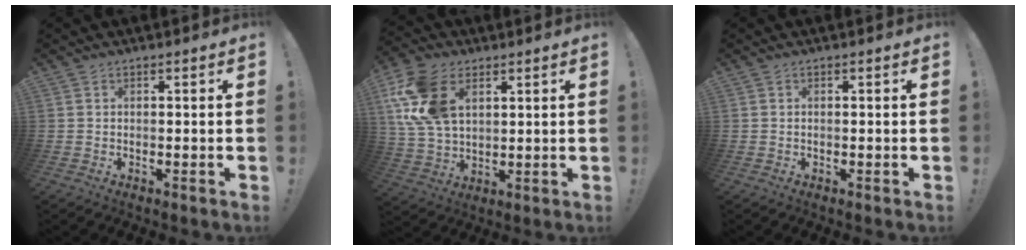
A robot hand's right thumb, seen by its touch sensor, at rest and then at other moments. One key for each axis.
{"total": 17.2, "fx": 6.4, "fy": 11.2, "fz": 11.3, "tx": -0.224, "ty": -0.011, "tz": 0.126}
{"total": 0.0}